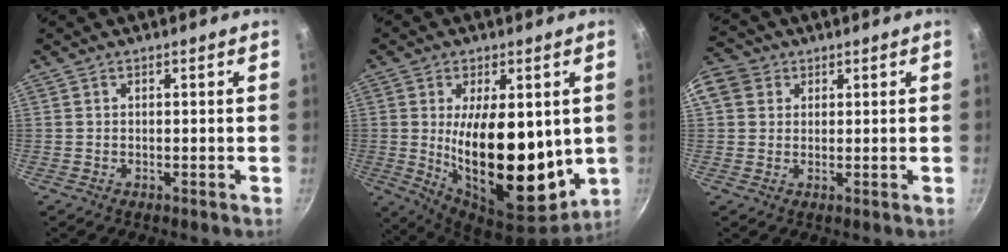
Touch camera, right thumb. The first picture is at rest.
{"total": 21.5, "force": [0.8, 10.6, 18.7], "torque": [-0.275, -0.039, 0.025]}
{"total": 7.4, "force": [2.4, 6.3, 3.1], "torque": [-0.048, 0.008, 0.034]}